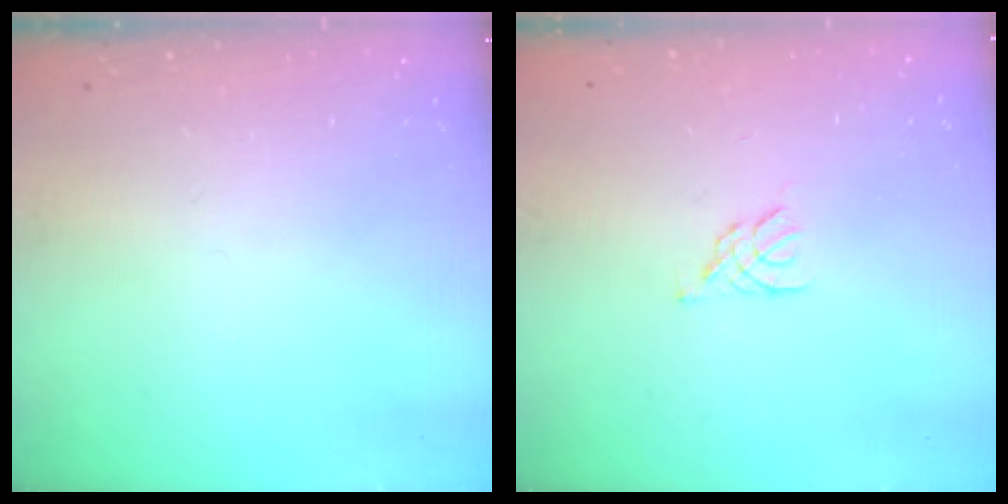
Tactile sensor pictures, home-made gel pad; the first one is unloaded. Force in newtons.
{"total": 3.3, "press": 3.2, "slide": 0.7}